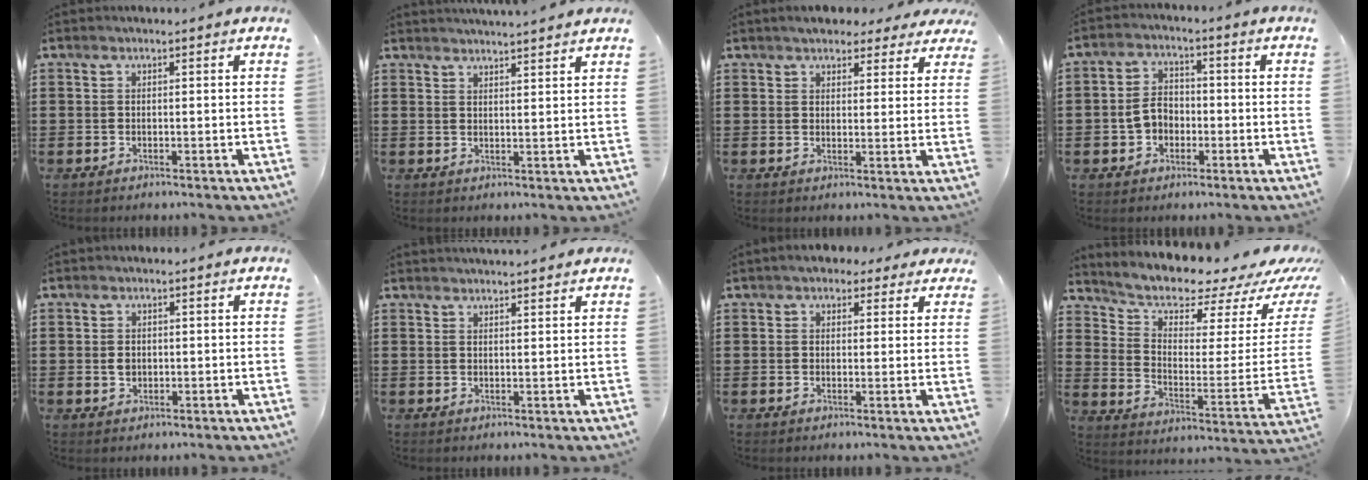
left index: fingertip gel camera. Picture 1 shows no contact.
{"total": 2.4, "force": [2.3, -0.5, 0.1], "torque": [-0.008, -0.008, 0.044]}
{"total": 4.1, "force": [3.8, 1.2, 1.0], "torque": [-0.024, -0.004, 0.071]}
{"total": 4.5, "force": [-1.3, 3.4, 2.6], "torque": [-0.060, 0.007, -0.029]}
{"total": 1.5, "force": [0.1, 1.2, 0.9], "torque": [-0.021, 0.007, 0.000]}
{"total": 1.8, "force": [1.8, -0.2, 0.1], "torque": [-0.007, 0.001, 0.035]}
{"total": 3.0, "force": [2.2, 1.6, 1.0], "torque": [-0.022, 0.004, 0.039]}
{"total": 6.2, "force": [5.7, 1.9, 1.4], "torque": [-0.051, -0.062, 0.094]}